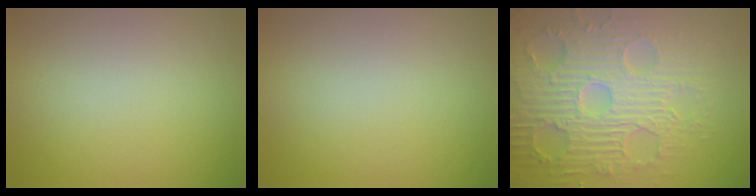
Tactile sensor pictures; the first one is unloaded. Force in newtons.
{"total": 0.0}
{"total": 8.7, "press": 6.5, "slide": 5.9}